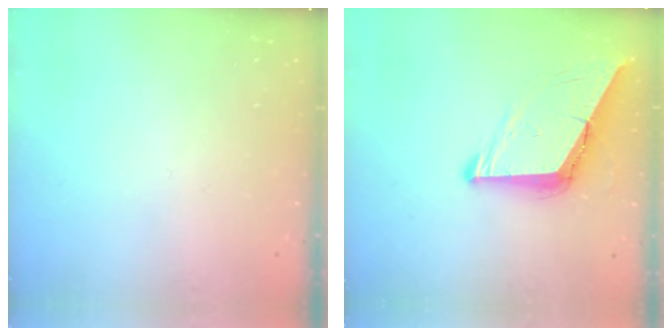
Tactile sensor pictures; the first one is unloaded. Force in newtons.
{"total": 9.1, "press": 9.1, "slide": 0.7}